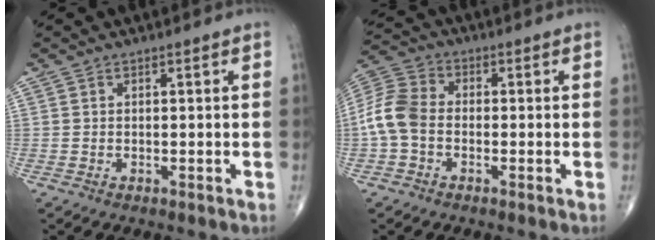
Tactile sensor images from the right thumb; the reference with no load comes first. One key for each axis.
{"total": 8.2, "fx": -1.4, "fy": 5.8, "fz": 5.6, "tx": -0.115, "ty": 0.023, "tz": -0.044}